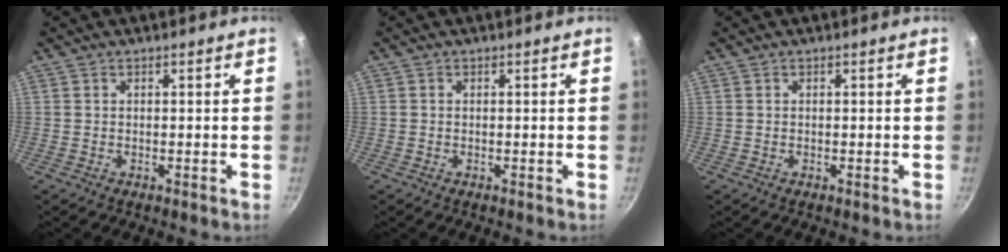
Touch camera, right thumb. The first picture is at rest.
{"total": 0.0}
{"total": 0.0}